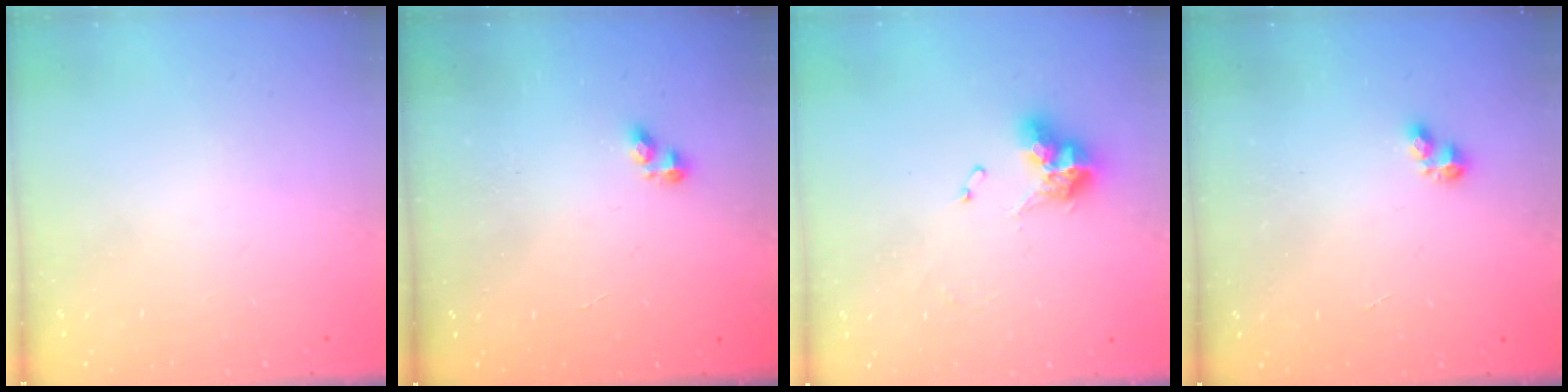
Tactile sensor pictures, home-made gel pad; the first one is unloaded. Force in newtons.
{"total": 3.2, "press": 3.2, "slide": 0.4}
{"total": 10.4, "press": 10.3, "slide": 1.1}
{"total": 2.2, "press": 2.2, "slide": 0.3}